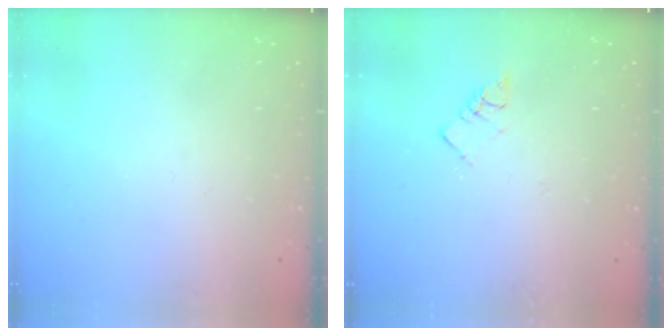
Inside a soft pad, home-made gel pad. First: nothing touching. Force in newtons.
{"total": 3.6, "press": 3.5, "slide": 0.4}